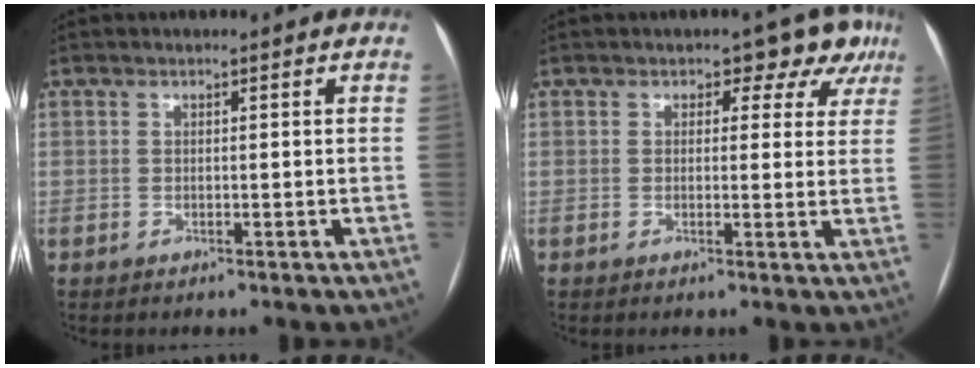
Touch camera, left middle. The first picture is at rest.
{"total": 6.2, "force": [3.9, 3.9, 2.7], "torque": [-0.008, 0.004, 0.027]}